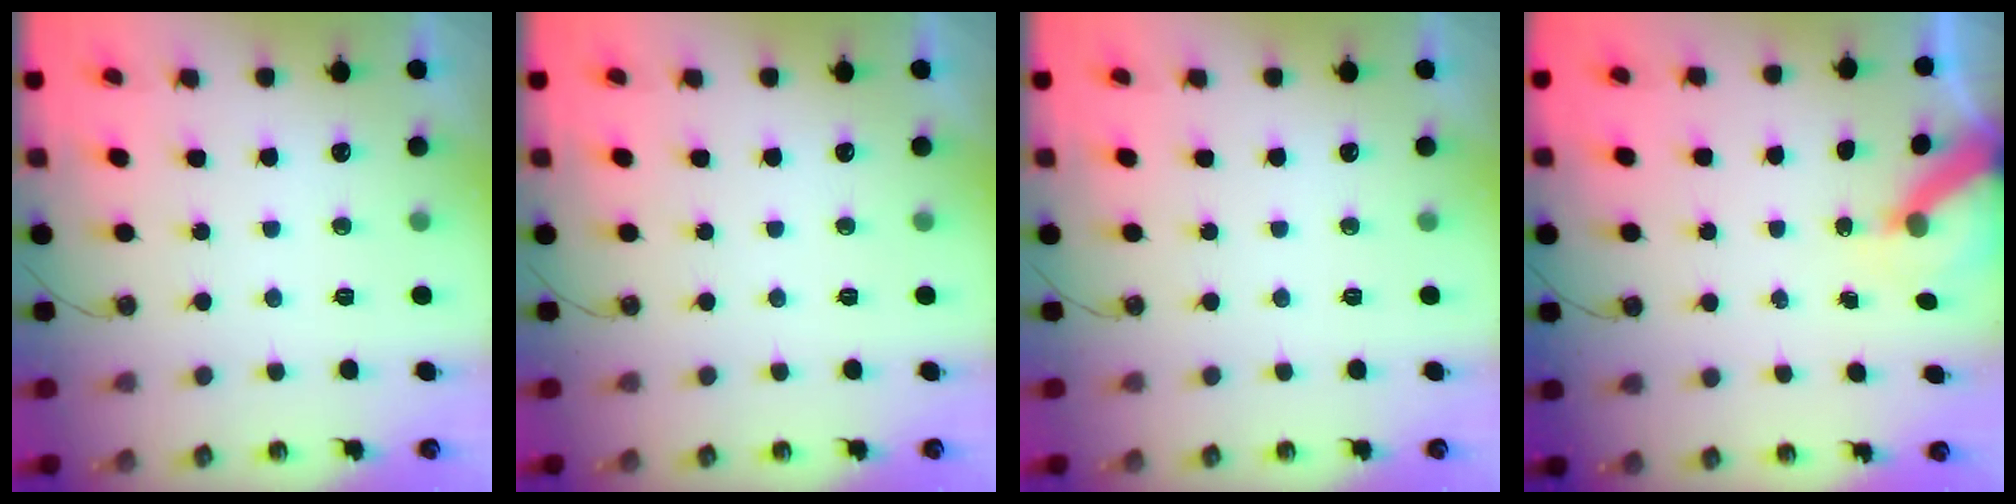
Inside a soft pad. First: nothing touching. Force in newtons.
{"total": 0.0}
{"total": 0.0}
{"total": 5.1, "press": 5.0, "slide": 0.5}